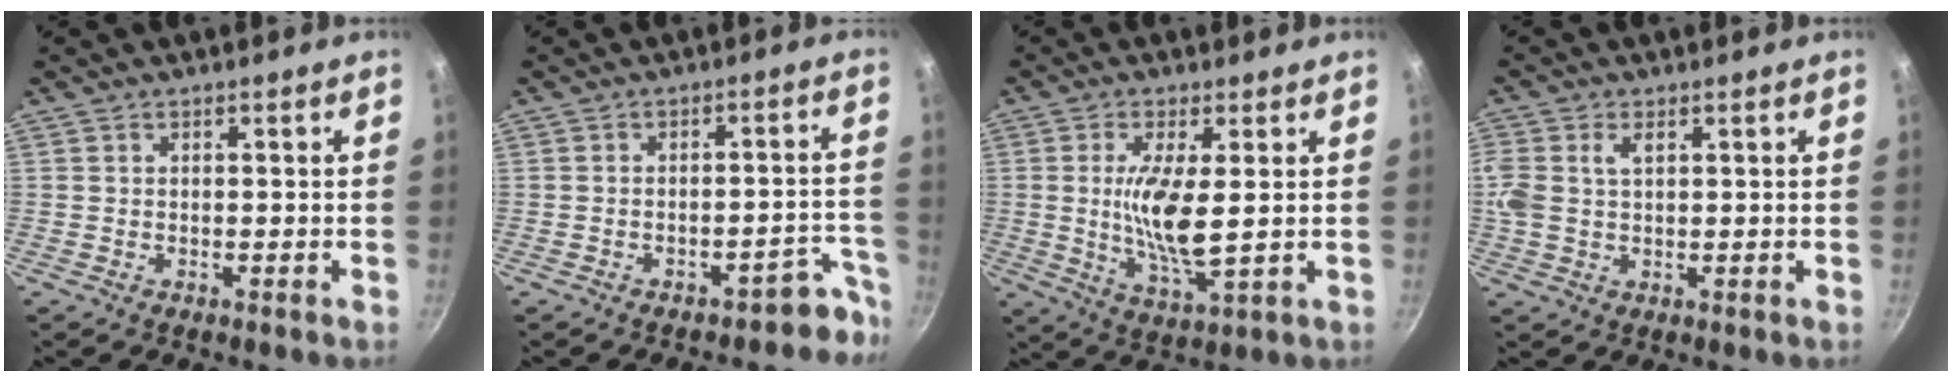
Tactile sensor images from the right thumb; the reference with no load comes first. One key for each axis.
{"total": 6.2, "fx": -4.8, "fy": 2.8, "fz": 2.7, "tx": 0.015, "ty": 0.064, "tz": -0.048}
{"total": 10.3, "fx": 0.9, "fy": 2.9, "fz": 9.8, "tx": -0.196, "ty": -0.017, "tz": 0.021}
{"total": 5.9, "fx": 1.4, "fy": 3.7, "fz": 4.3, "tx": -0.094, "ty": 0.010, "tz": 0.025}